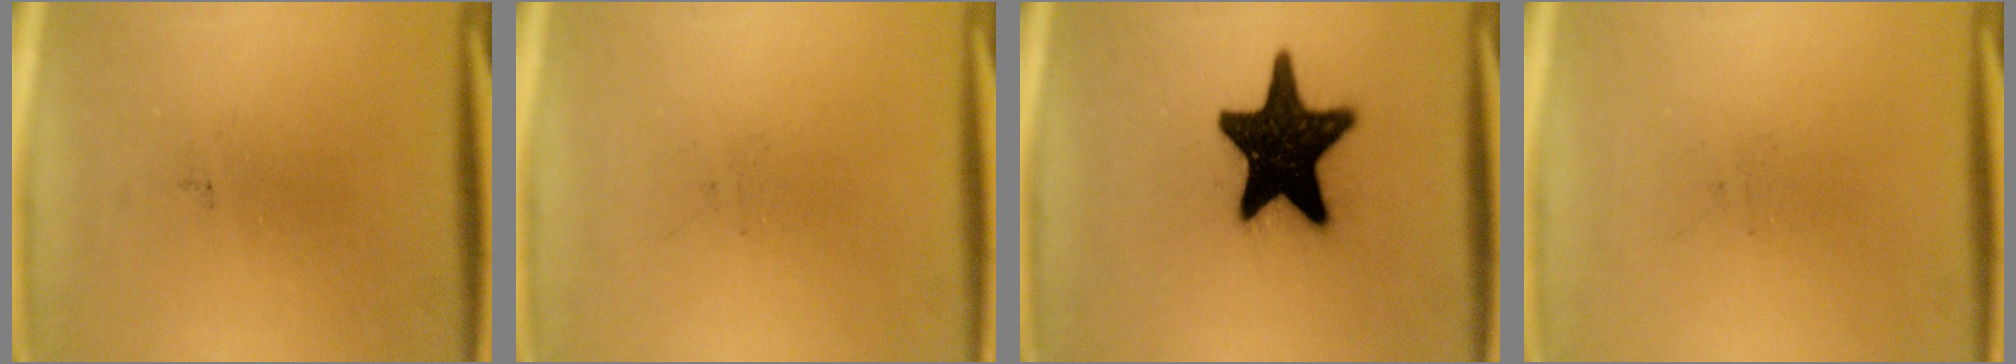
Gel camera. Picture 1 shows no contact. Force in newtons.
{"total": 0.0}
{"total": 19.7}
{"total": 0.0}